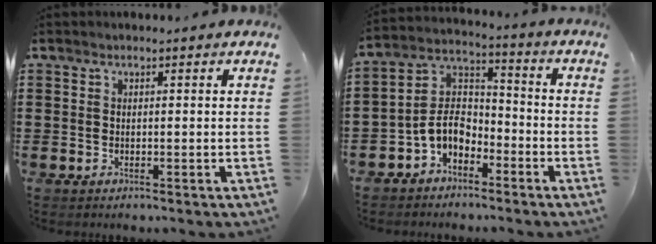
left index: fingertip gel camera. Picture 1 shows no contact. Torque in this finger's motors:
{"motor_torque": [1.16, 0.98, 0.57, 0.08]}